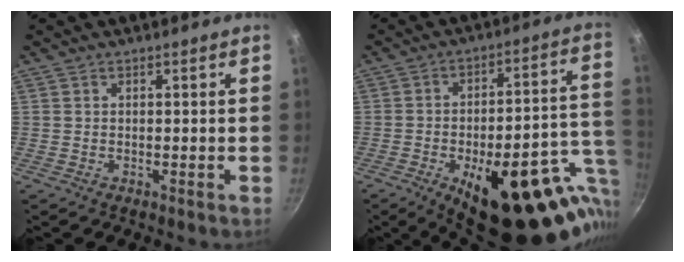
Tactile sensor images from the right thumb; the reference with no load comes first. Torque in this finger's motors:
{"motor_torque": [3.17, 1.84, 1.96, -0.81, 0.46]}